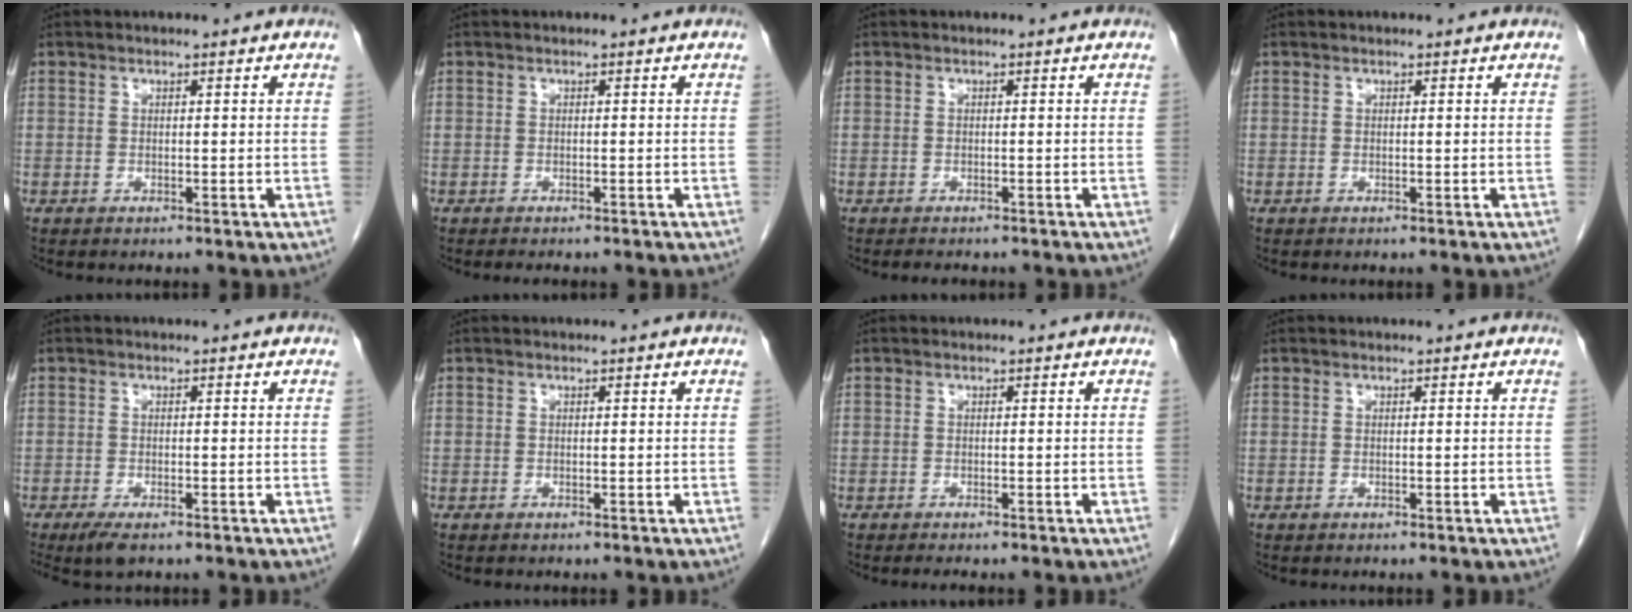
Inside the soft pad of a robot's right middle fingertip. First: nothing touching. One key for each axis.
{"total": 2.6, "fx": -2.2, "fy": 0.6, "fz": 1.2, "tx": -0.019, "ty": -0.005, "tz": -0.022}
{"total": 2.8, "fx": -2.3, "fy": 0.9, "fz": 1.2, "tx": -0.019, "ty": -0.006, "tz": -0.024}
{"total": 0.0}
{"total": 3.3, "fx": -2.1, "fy": 0.9, "fz": 2.3, "tx": -0.045, "ty": -0.008, "tz": -0.035}
{"total": 0.0}
{"total": 1.3, "fx": -1.1, "fy": -0.1, "fz": 0.7, "tx": -0.009, "ty": 0.000, "tz": -0.014}
{"total": 0.0}